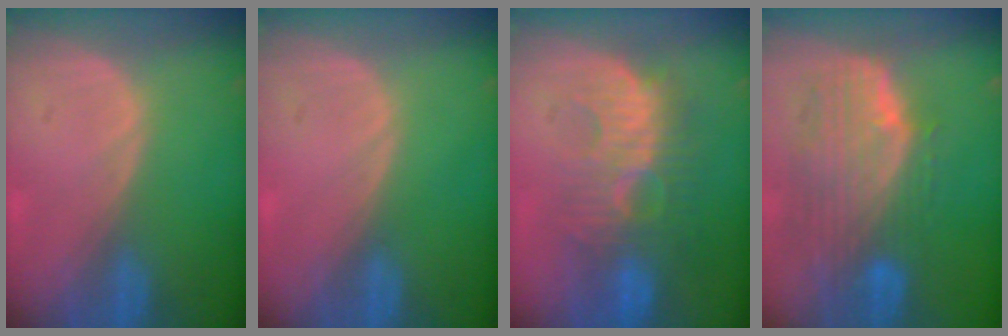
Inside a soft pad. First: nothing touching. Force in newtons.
{"total": 0.0}
{"total": 9.4, "press": 9.2, "slide": 2.0}
{"total": 10.0, "press": 8.9, "slide": 4.6}